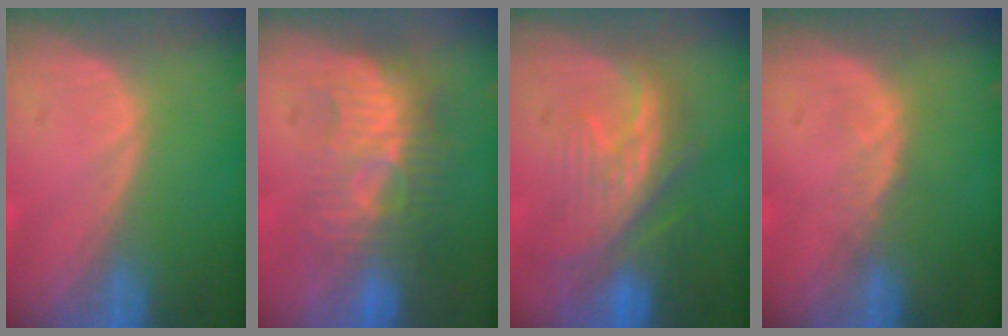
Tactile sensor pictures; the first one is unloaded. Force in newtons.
{"total": 8.6, "press": 8.1, "slide": 2.9}
{"total": 8.7, "press": 8.3, "slide": 2.6}
{"total": 1.1, "press": 1.1, "slide": 0.2}